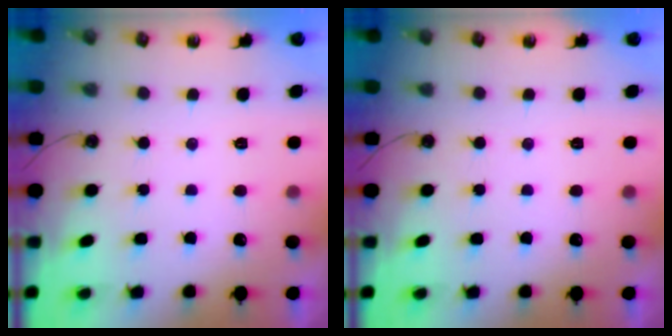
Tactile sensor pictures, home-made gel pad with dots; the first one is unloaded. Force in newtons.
{"total": 0.0}